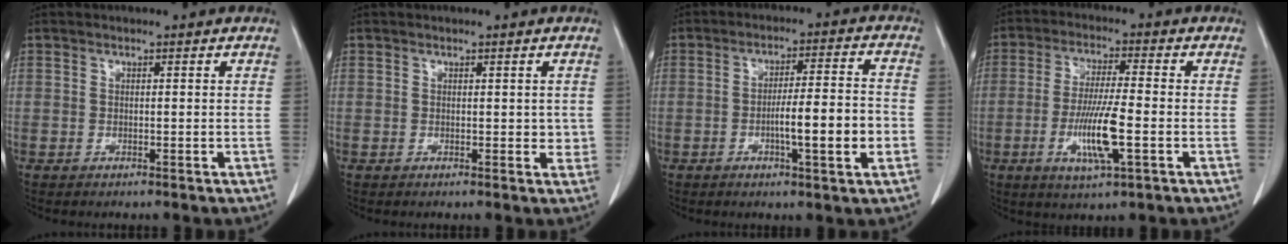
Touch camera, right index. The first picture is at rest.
{"total": 1.6, "force": [0.3, 1.2, 1.1], "torque": [-0.005, 0.001, 0.005]}
{"total": 9.4, "force": [-2.6, 0.2, 9.0], "torque": [-0.142, 0.005, -0.038]}
{"total": 9.2, "force": [-2.7, 0.5, 8.8], "torque": [-0.173, -0.012, -0.048]}